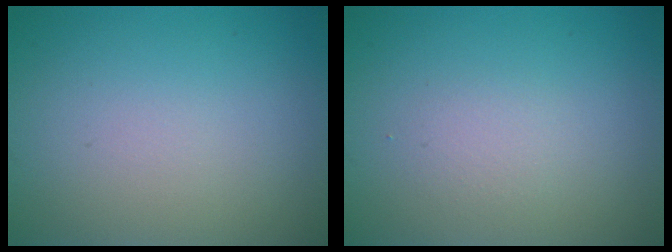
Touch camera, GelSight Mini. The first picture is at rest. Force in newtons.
{"total": 1.3, "press": 1.3, "slide": 0.0}